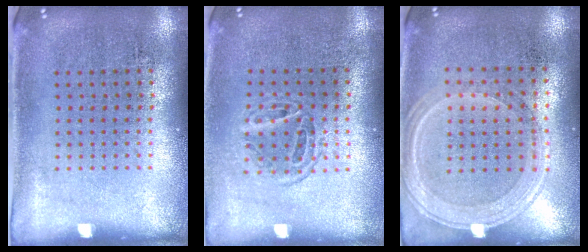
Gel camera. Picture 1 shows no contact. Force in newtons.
{"total": 1.3, "press": 1.1, "slide": 0.7}
{"total": 1.3, "press": 1.2, "slide": 0.5}